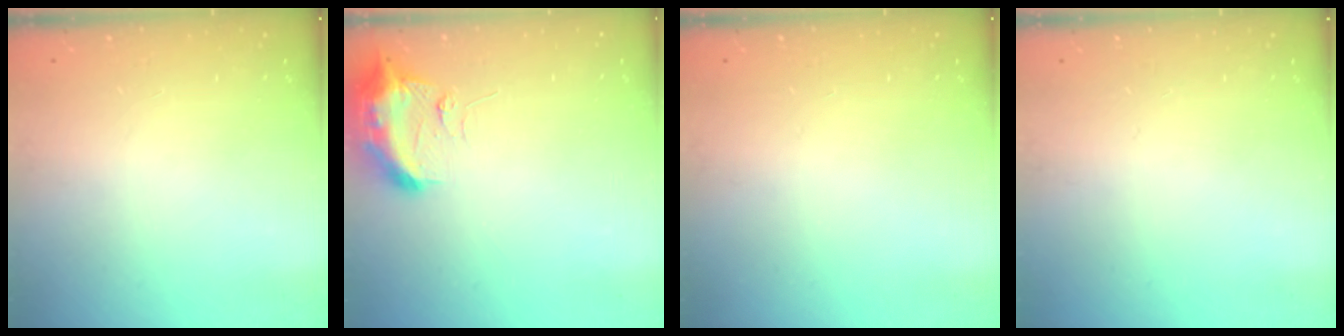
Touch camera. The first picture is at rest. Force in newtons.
{"total": 10.1, "press": 10.0, "slide": 1.2}
{"total": 0.0}
{"total": 0.0}